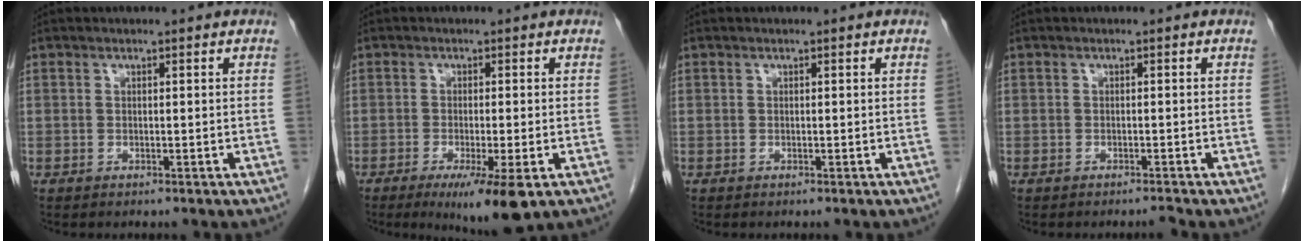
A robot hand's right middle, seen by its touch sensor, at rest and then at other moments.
{"total": 7.8, "force": [-4.3, 0.5, 6.5], "torque": [-0.100, -0.025, -0.062]}
{"total": 0.0}
{"total": 0.7, "force": [-0.7, -0.2, 0.2], "torque": [-0.003, -0.002, -0.009]}